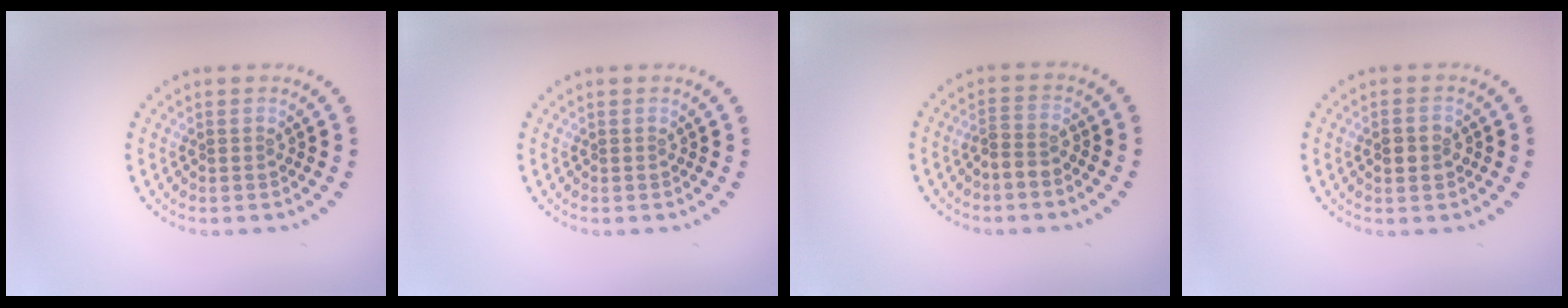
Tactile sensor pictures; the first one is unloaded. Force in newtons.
{"total": 0.0}
{"total": 1.6, "press": 1.3, "slide": 1.0}
{"total": 2.6, "press": 2.6, "slide": 0.1}